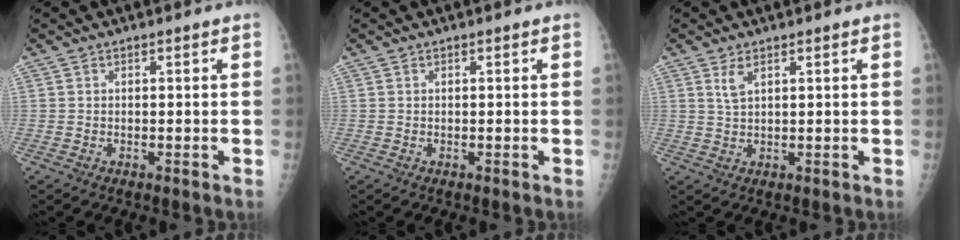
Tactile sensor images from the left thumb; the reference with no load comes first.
{"total": 0.0}
{"total": 2.6, "force": [1.5, 0.8, 1.9], "torque": [-0.042, -0.009, 0.037]}